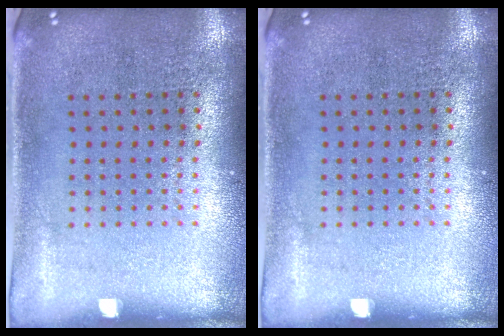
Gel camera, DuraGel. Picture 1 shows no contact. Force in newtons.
{"total": 0.0}